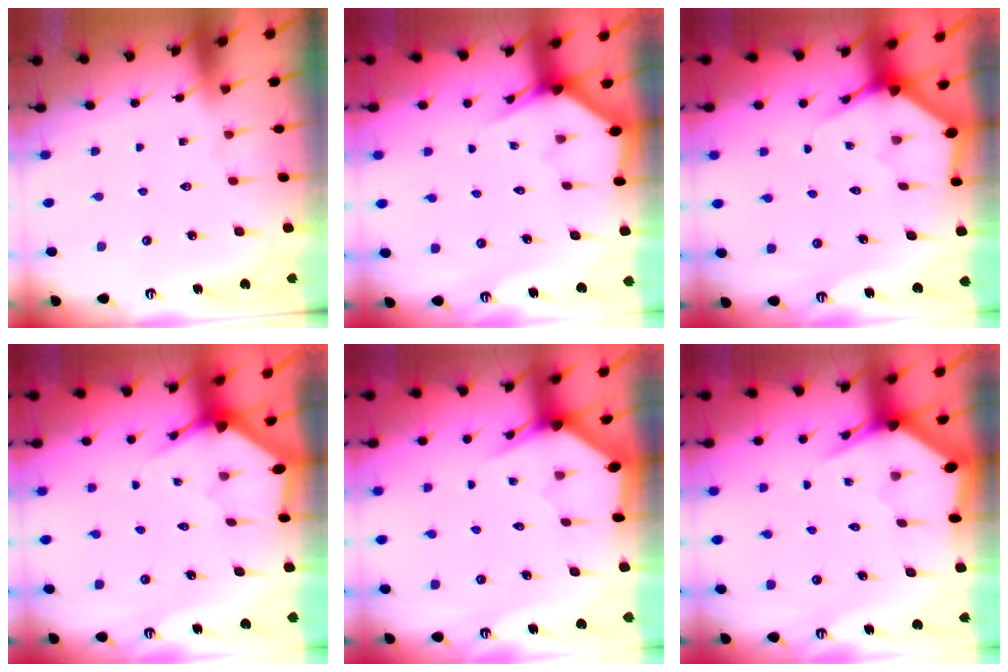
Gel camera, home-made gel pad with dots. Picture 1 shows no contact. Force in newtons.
{"total": 2.8, "press": 2.8, "slide": 0.1}
{"total": 3.6, "press": 3.6, "slide": 0.1}
{"total": 3.0, "press": 3.0, "slide": 0.1}
{"total": 3.0, "press": 3.0, "slide": 0.1}
{"total": 3.8, "press": 3.8, "slide": 0.1}